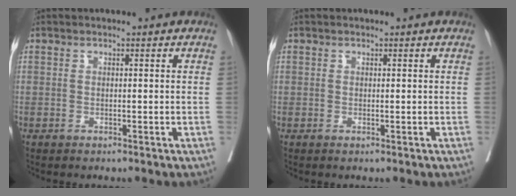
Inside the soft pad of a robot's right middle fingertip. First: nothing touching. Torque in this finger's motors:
{"motor_torque": [-0.75, 0.25, -0.31, -0.09]}